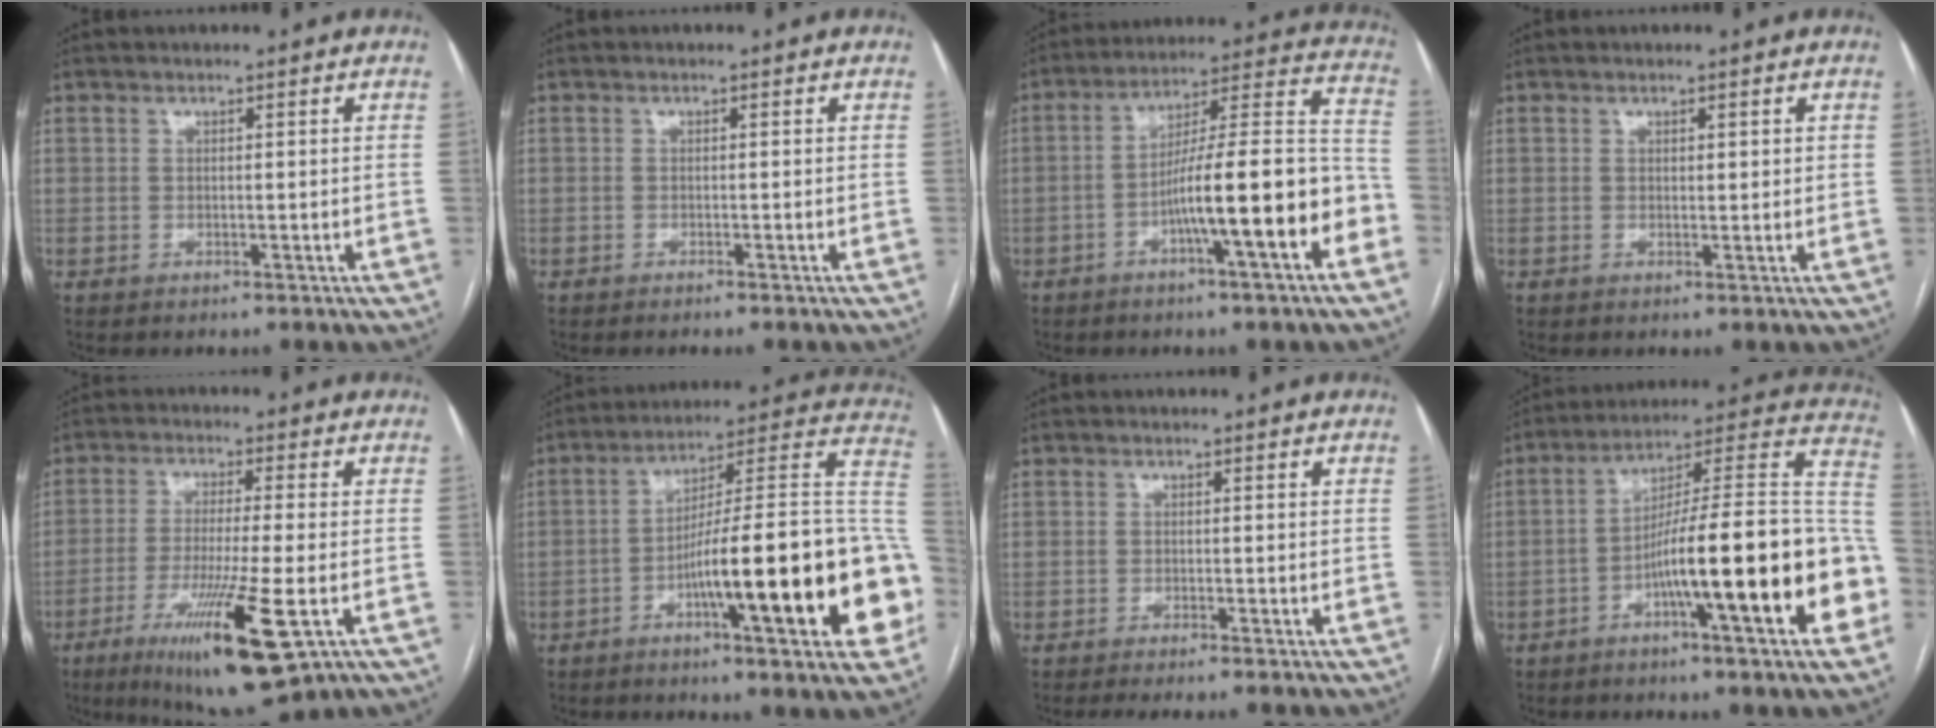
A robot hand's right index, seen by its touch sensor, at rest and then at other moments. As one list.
[{"total": 0.9, "force": [-0.8, -0.3, 0.4], "torque": [-0.008, 0.003, -0.013]}, {"total": 16.4, "force": [-6.0, 0.9, 15.3], "torque": [-0.226, 0.022, -0.093]}, {"total": 1.3, "force": [0.5, 0.4, 1.1], "torque": [-0.014, 0.000, 0.006]}, {"total": 14.5, "force": [-5.9, 1.1, 13.2], "torque": [-0.241, -0.040, -0.094]}, {"total": 24.8, "force": [-7.2, 2.2, 23.6], "torque": [-0.261, 0.017, -0.105]}, {"total": 2.9, "force": [-2.4, -0.4, 1.7], "torque": [-0.021, -0.002, -0.038]}, {"total": 22.9, "force": [-6.9, 1.7, 21.8], "torque": [-0.247, 0.024, -0.104]}]